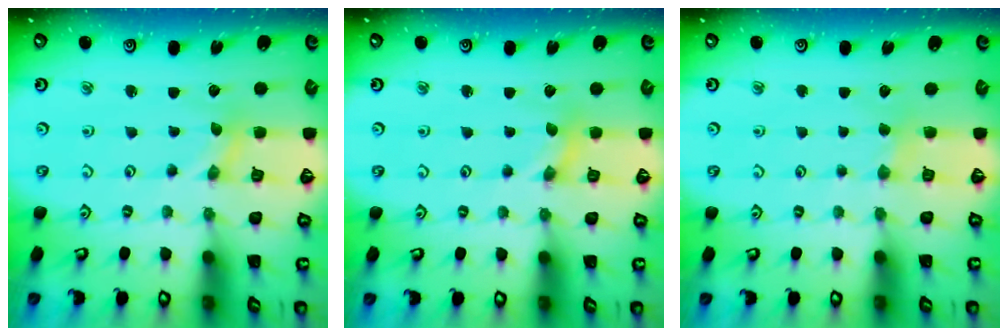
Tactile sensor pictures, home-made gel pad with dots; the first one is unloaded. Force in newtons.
{"total": 0.0}
{"total": 2.0, "press": 2.0, "slide": 0.4}